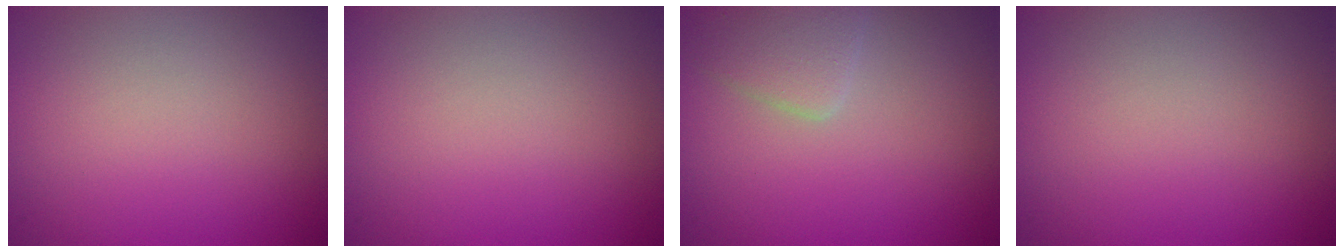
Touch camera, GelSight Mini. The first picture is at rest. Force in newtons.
{"total": 0.0}
{"total": 2.2, "press": 2.2, "slide": 0.1}
{"total": 0.0}